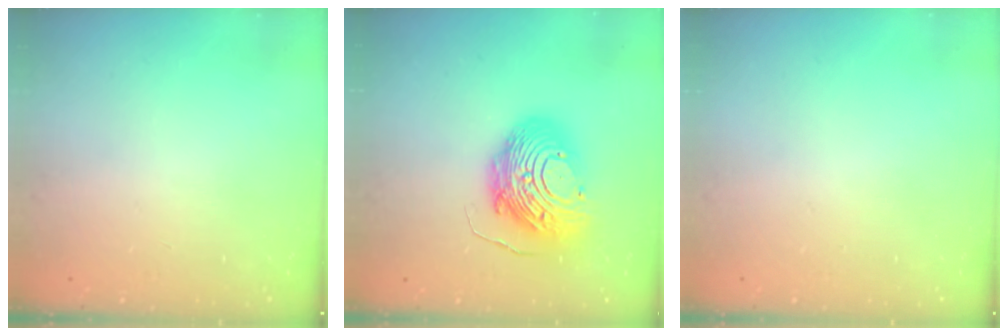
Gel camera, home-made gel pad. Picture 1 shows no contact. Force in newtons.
{"total": 14.6, "press": 14.6, "slide": 1.3}
{"total": 0.0}